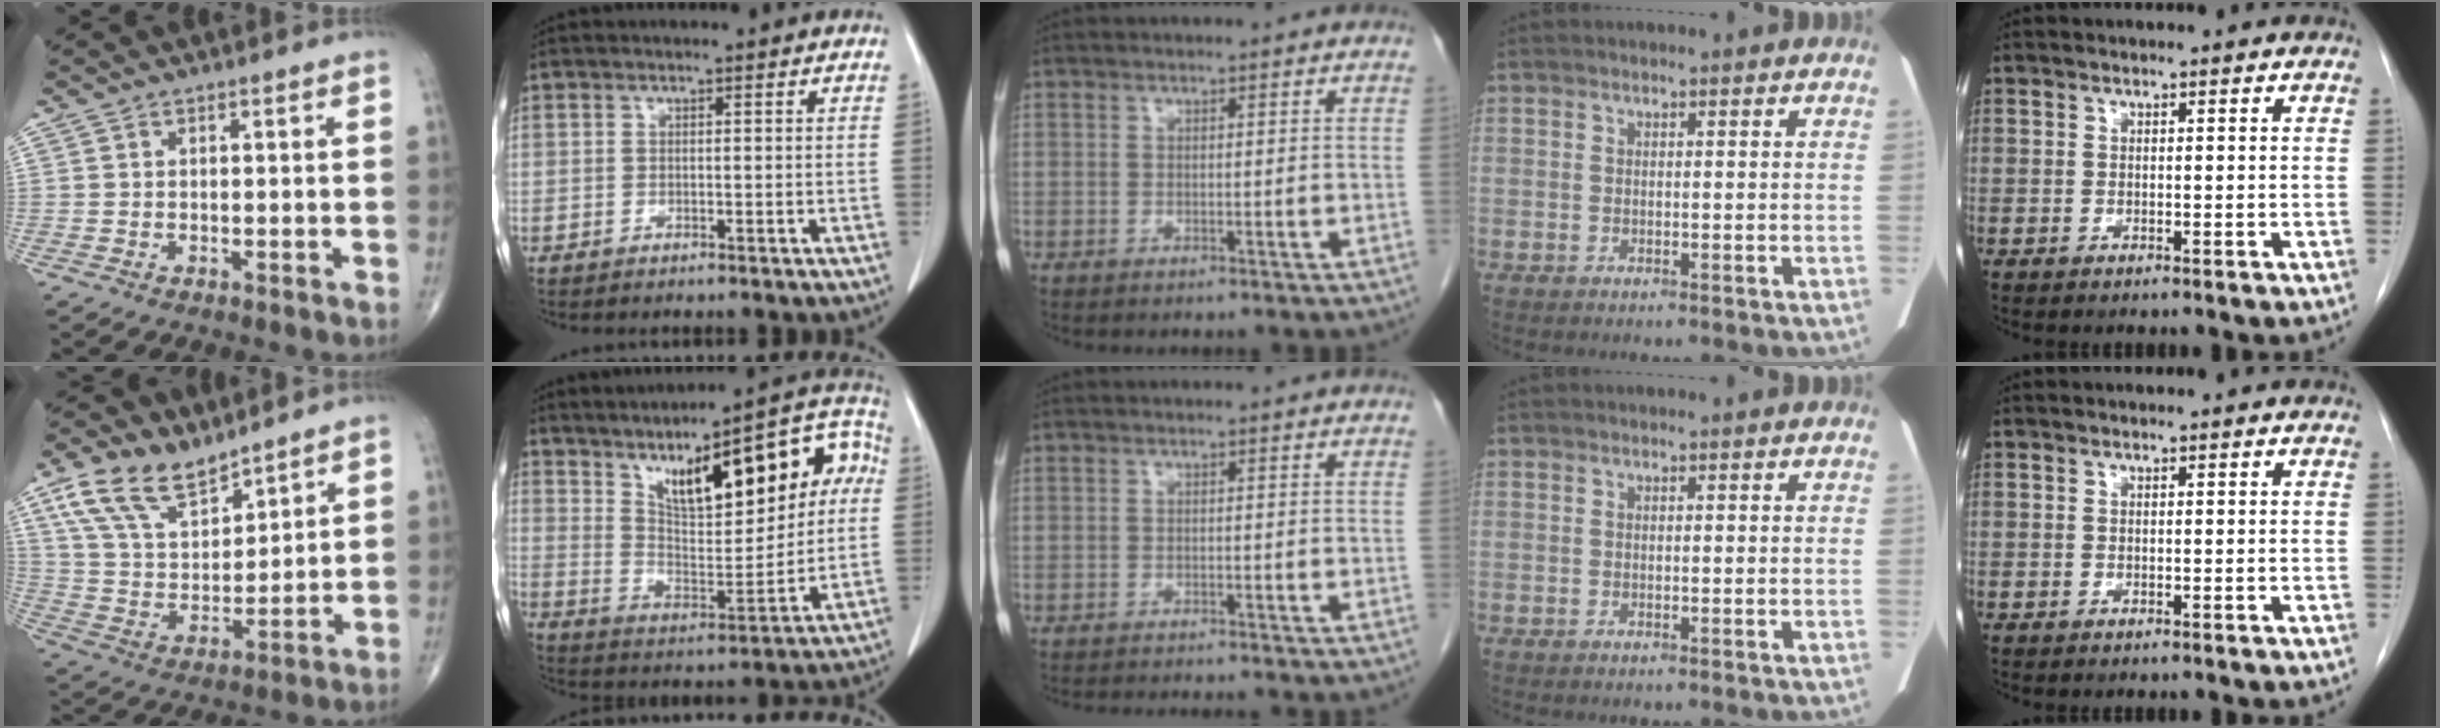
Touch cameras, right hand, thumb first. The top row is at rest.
{"thumb": {"total": 13.5, "force": [9.4, 6.5, 7.1], "torque": [-0.115, -0.040, 0.191]}, "index": {"total": 20.2, "force": [7.1, 6.7, 17.6], "torque": [-0.255, 0.036, 0.116]}, "middle": {"total": 4.4, "force": [-4.2, -0.1, 1.3], "torque": [-0.012, -0.011, -0.062]}}